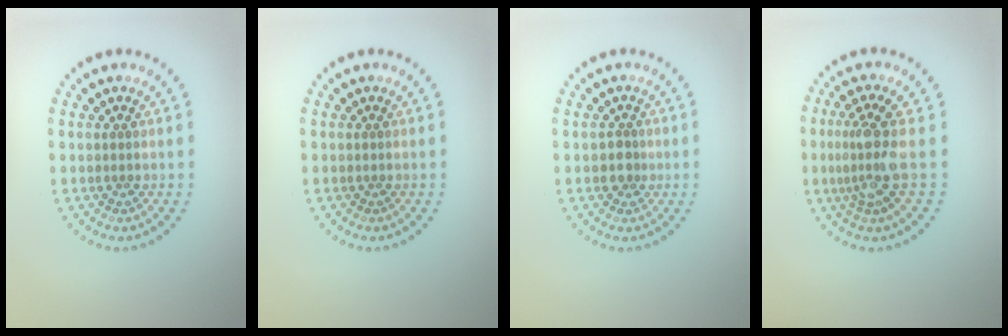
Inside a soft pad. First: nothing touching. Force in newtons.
{"total": 0.0}
{"total": 1.5, "press": 1.2, "slide": 0.9}
{"total": 3.6, "press": 2.7, "slide": 2.4}